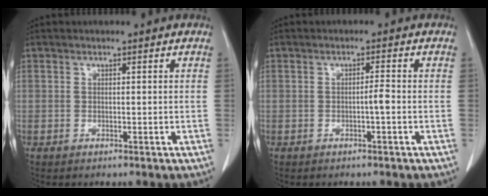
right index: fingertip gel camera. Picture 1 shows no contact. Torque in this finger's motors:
{"motor_torque": [0.38, -0.29, 0.13, 0.05]}